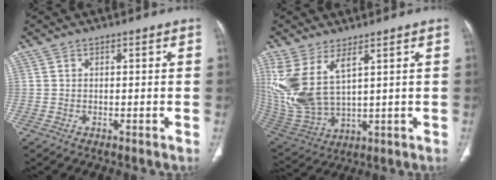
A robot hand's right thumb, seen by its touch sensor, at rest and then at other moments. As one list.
[{"total": 13.9, "force": [5.4, 6.3, 11.1], "torque": [-0.251, -0.024, 0.131]}]